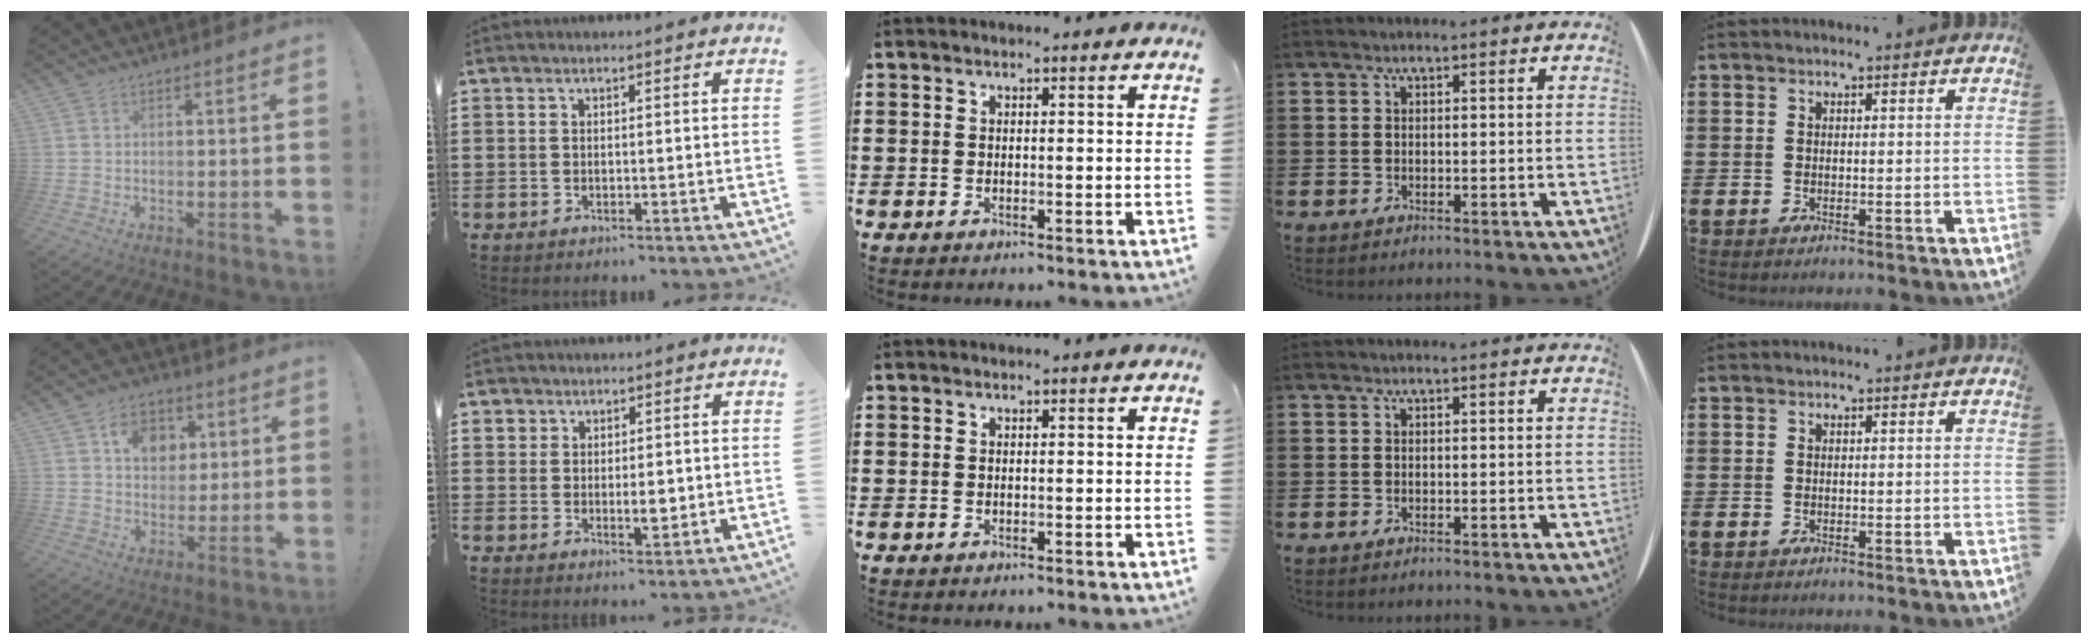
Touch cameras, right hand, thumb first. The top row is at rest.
{"thumb": {"total": 9.7, "force": [4.1, 7.8, 4.1], "torque": [-0.051, -0.017, 0.076]}, "index": {"total": 3.4, "force": [0.4, 2.4, 2.4], "torque": [-0.035, 0.003, 0.003]}}